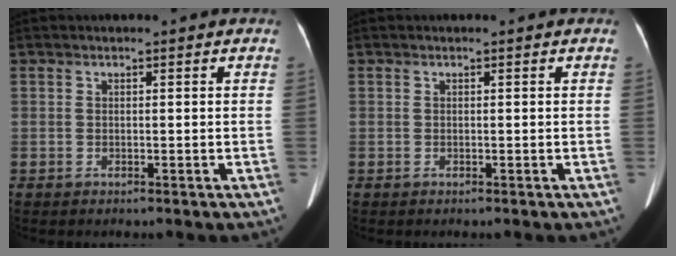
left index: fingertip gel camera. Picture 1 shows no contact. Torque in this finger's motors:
{"motor_torque": [0.13, -0.04, 0.05, 0.01]}